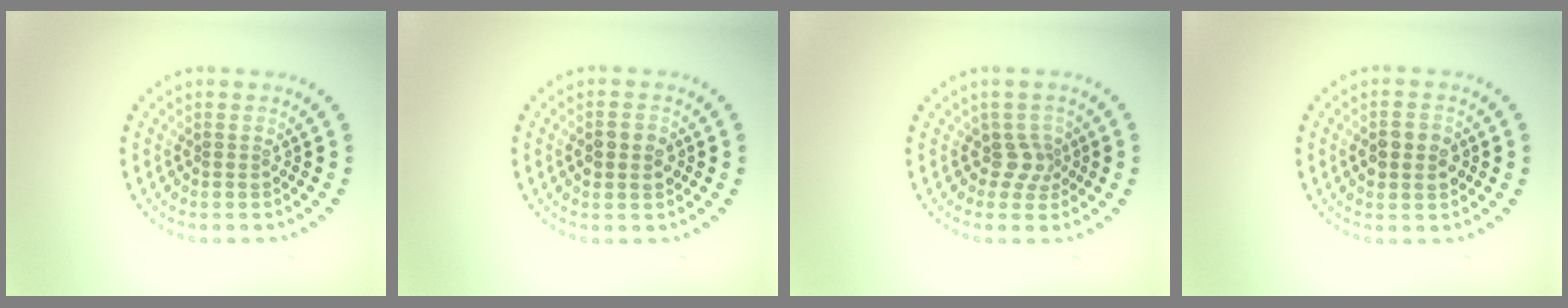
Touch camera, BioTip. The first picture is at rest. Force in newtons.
{"total": 2.7, "press": 2.7, "slide": 0.1}
{"total": 1.9, "press": 1.3, "slide": 1.4}
{"total": 2.9, "press": 2.9, "slide": 0.1}